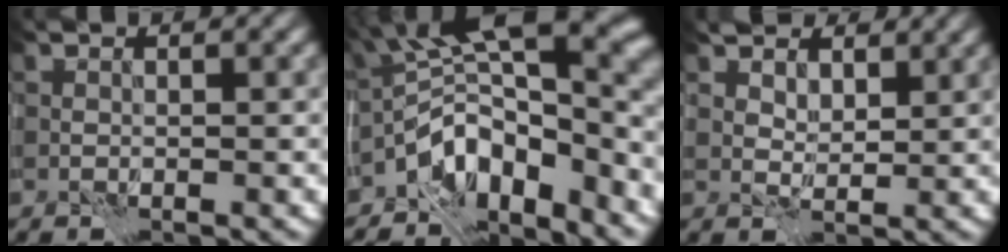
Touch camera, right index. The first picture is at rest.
{"total": 10.9, "force": [-4.0, 5.1, 8.8], "torque": [-0.117, 0.010, -0.071]}
{"total": 4.6, "force": [3.6, 2.4, 1.5], "torque": [-0.045, -0.005, 0.062]}